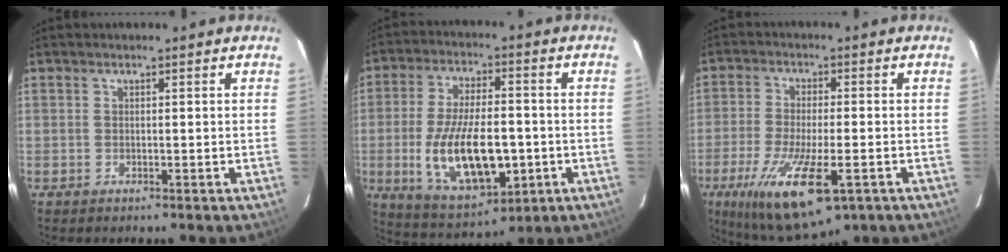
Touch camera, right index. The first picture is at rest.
{"total": 18.0, "force": [-3.6, 8.3, 15.6], "torque": [-0.310, -0.020, -0.044]}
{"total": 17.0, "force": [-8.2, 5.4, 13.9], "torque": [-0.281, -0.055, -0.134]}